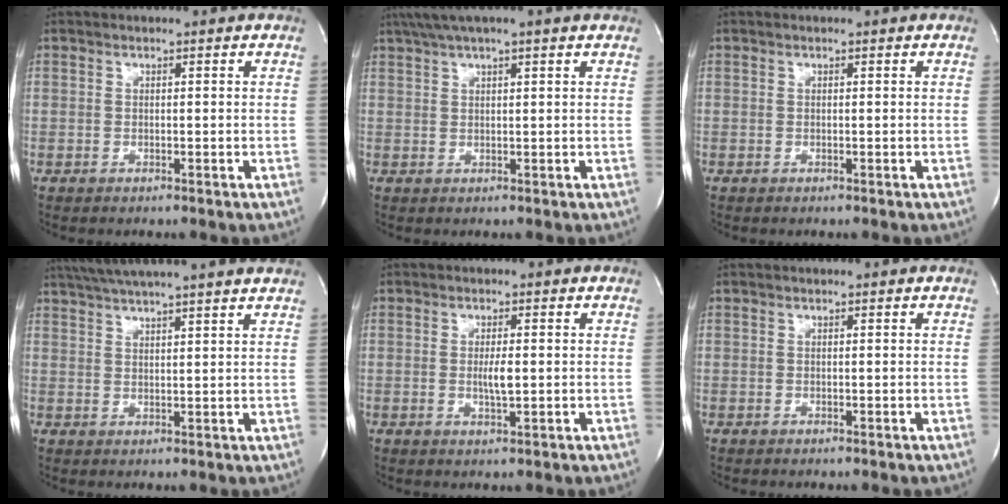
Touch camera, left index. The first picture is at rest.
{"total": 6.9, "force": [5.2, -0.2, 4.6], "torque": [-0.082, 0.037, 0.083]}
{"total": 0.0}
{"total": 14.6, "force": [12.8, -0.5, 7.2], "torque": [-0.128, 0.028, 0.174]}
{"total": 2.9, "force": [-0.2, 0.5, 2.8], "torque": [-0.055, -0.003, -0.002]}
{"total": 0.0}